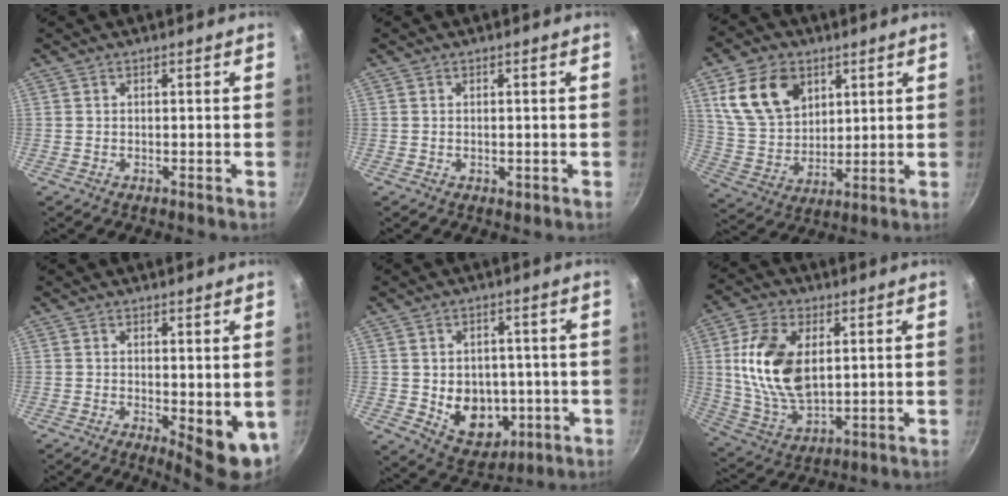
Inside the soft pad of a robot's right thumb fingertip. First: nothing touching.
{"total": 1.0, "force": [-0.1, 0.6, 0.8], "torque": [-0.009, -0.002, -0.002]}
{"total": 14.8, "force": [6.1, 10.5, 8.5], "torque": [-0.128, -0.018, 0.125]}
{"total": 8.0, "force": [-0.1, 3.1, 7.4], "torque": [-0.082, -0.013, 0.007]}
{"total": 11.9, "force": [-1.6, 9.2, 7.3], "torque": [-0.068, -0.006, -0.003]}
{"total": 15.8, "force": [2.9, 9.5, 12.4], "torque": [-0.221, -0.011, 0.064]}